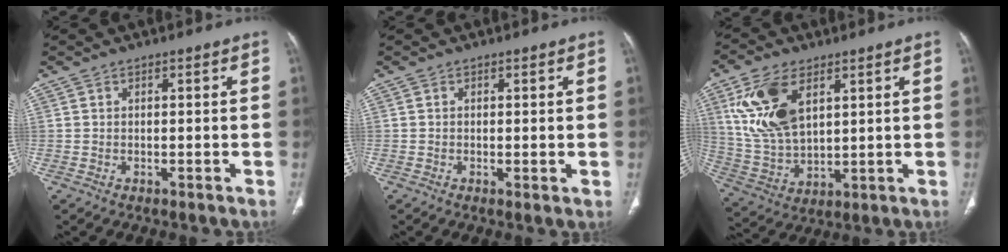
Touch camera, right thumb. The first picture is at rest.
{"total": 1.0, "force": [0.0, 0.3, 0.9], "torque": [-0.019, -0.005, -0.001]}
{"total": 14.6, "force": [5.8, 8.0, 10.8], "torque": [-0.211, -0.018, 0.126]}